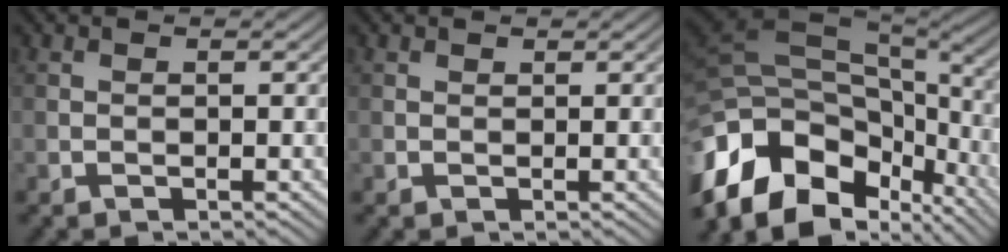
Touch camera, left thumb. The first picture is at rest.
{"total": 0.6, "force": [0.5, 0.3, 0.1], "torque": [0.000, 0.000, 0.011]}
{"total": 16.7, "force": [-6.8, 10.4, 11.1], "torque": [-0.258, -0.023, -0.108]}